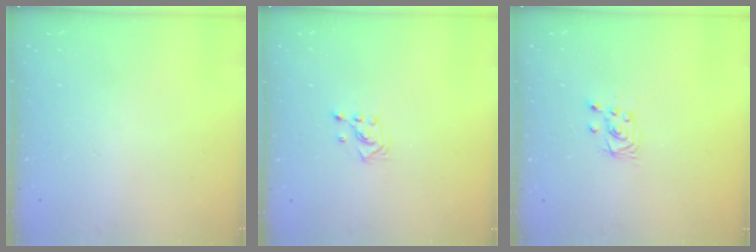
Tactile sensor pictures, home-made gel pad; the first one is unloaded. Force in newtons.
{"total": 3.2, "press": 3.2, "slide": 0.4}
{"total": 4.0, "press": 4.0, "slide": 0.4}